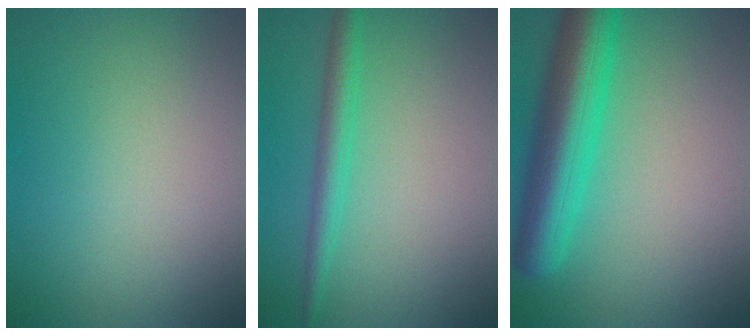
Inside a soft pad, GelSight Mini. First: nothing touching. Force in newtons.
{"total": 2.4, "press": 2.4, "slide": 0.1}
{"total": 7.6, "press": 7.6, "slide": 0.3}